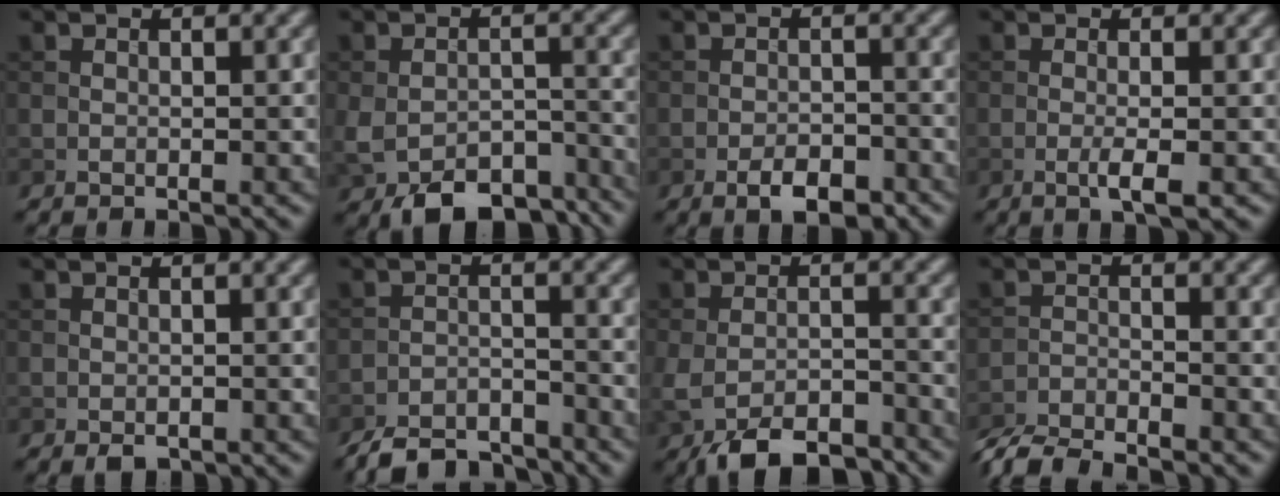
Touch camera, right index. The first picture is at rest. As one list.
[{"total": 7.6, "force": [-5.2, 3.7, 4.2], "torque": [-0.072, -0.021, -0.082]}, {"total": 3.4, "force": [-2.0, 1.5, 2.2], "torque": [-0.033, 0.001, -0.034]}, {"total": 2.2, "force": [-0.6, 0.4, 2.1], "torque": [-0.036, -0.001, -0.015]}, {"total": 0.9, "force": [-0.5, 0.5, 0.5], "torque": [-0.008, -0.004, -0.007]}, {"total": 5.1, "force": [-4.6, 1.5, 1.6], "torque": [-0.025, -0.005, -0.088]}, {"total": 7.2, "force": [-5.2, 2.7, 4.2], "torque": [-0.077, -0.014, -0.092]}, {"total": 5.1, "force": [-4.9, 0.6, 1.5], "torque": [-0.035, -0.011, -0.095]}]